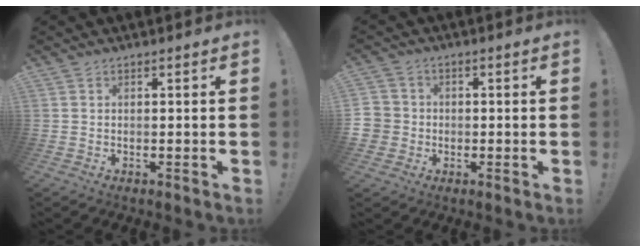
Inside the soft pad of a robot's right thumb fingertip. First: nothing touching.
{"total": 4.8, "force": [-0.8, 4.5, 1.3], "torque": [-0.028, 0.011, -0.014]}